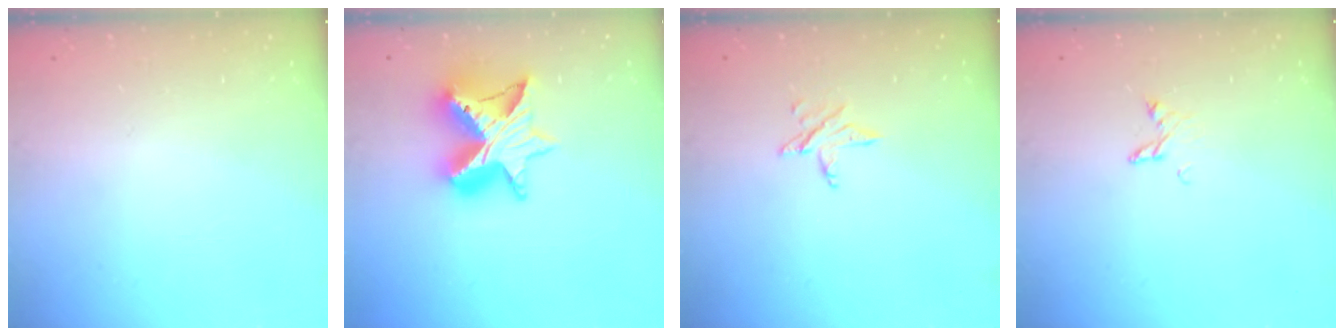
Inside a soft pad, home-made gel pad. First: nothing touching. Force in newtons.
{"total": 13.3, "press": 13.2, "slide": 0.9}
{"total": 3.4, "press": 3.3, "slide": 0.3}
{"total": 3.6, "press": 3.5, "slide": 0.4}